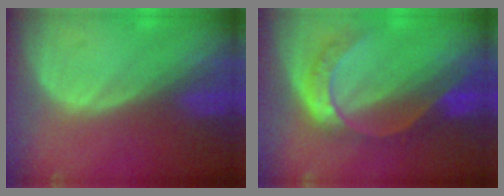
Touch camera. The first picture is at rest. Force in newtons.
{"total": 7.7, "press": 6.4, "slide": 4.3}